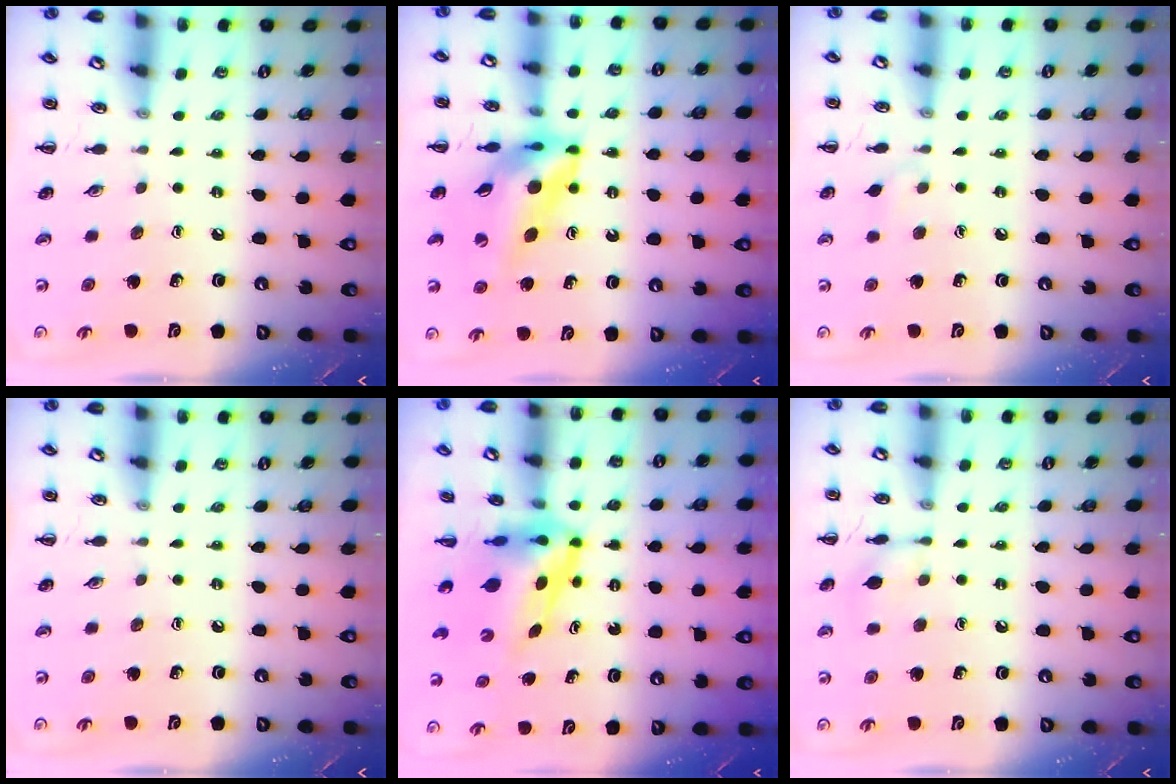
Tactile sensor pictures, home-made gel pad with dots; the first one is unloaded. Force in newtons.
{"total": 12.5, "press": 11.9, "slide": 3.8}
{"total": 3.7, "press": 3.4, "slide": 1.4}
{"total": 0.0}
{"total": 6.0, "press": 5.9, "slide": 1.4}
{"total": 7.2, "press": 7.1, "slide": 1.4}